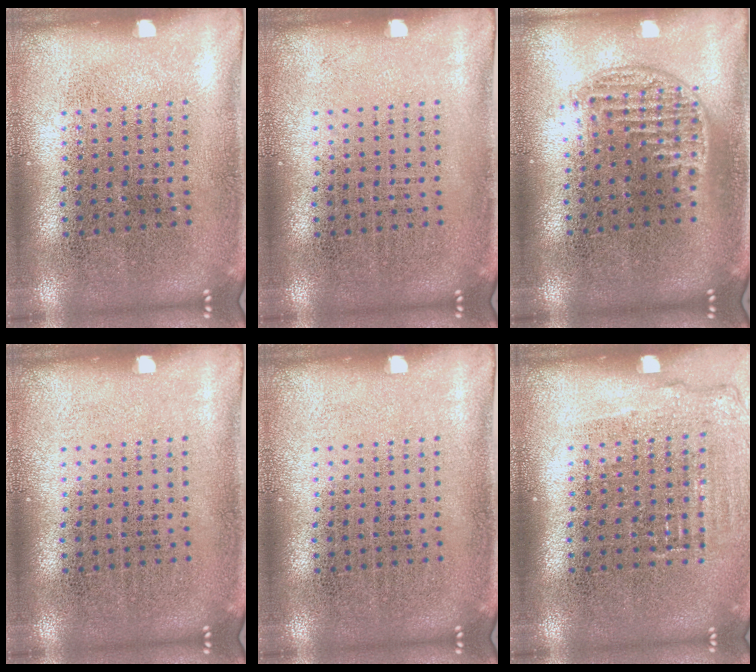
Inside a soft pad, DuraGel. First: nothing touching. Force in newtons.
{"total": 0.0}
{"total": 1.3, "press": 1.0, "slide": 0.7}
{"total": 0.0}
{"total": 0.0}
{"total": 1.1, "press": 1.1, "slide": 0.4}